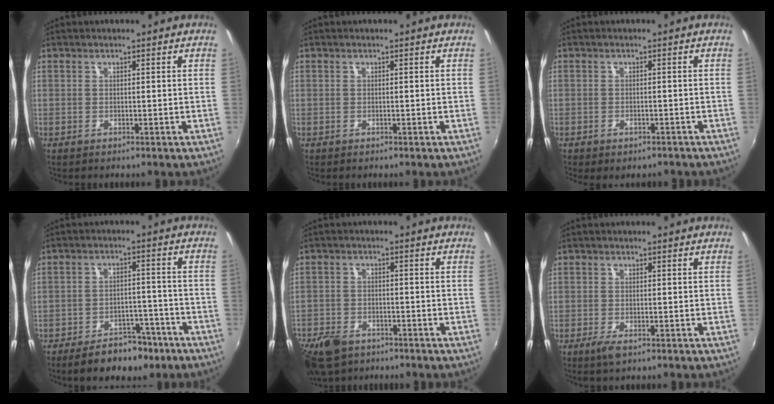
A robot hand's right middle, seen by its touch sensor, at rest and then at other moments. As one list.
[{"total": 0.0}, {"total": 2.4, "force": [-1.7, 1.2, 1.2], "torque": [-0.023, -0.010, -0.022]}, {"total": 10.1, "force": [-7.4, 5.0, 4.8], "torque": [-0.102, 0.014, -0.095]}, {"total": 9.8, "force": [-6.8, 5.6, 4.3], "torque": [-0.125, -0.013, -0.122]}, {"total": 2.5, "force": [-1.5, 0.8, 1.8], "torque": [-0.039, -0.009, -0.027]}]